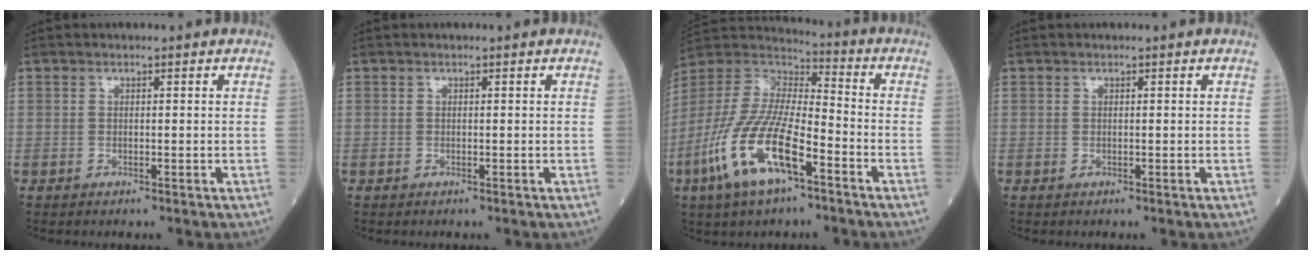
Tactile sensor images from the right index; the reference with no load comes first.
{"total": 0.0}
{"total": 16.6, "force": [-7.8, 4.7, 13.9], "torque": [-0.303, -0.013, -0.147]}
{"total": 0.0}